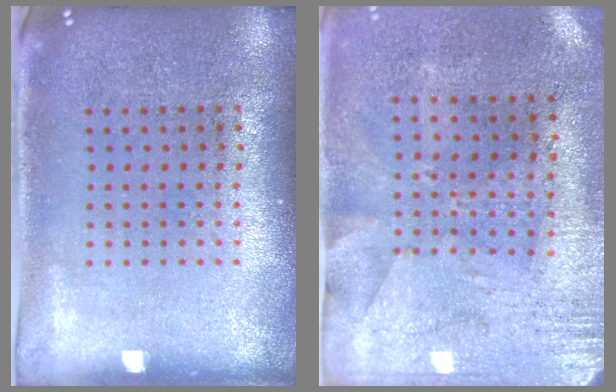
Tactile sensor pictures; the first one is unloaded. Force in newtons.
{"total": 2.8, "press": 2.3, "slide": 1.7}